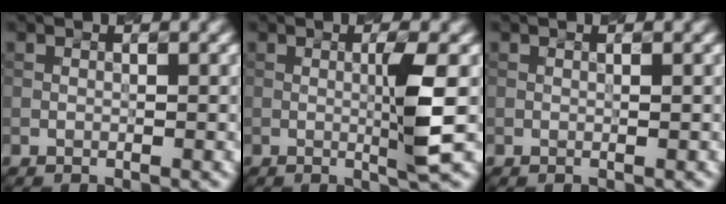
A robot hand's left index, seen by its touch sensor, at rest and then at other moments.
{"total": 3.2, "force": [-0.1, -0.1, 3.2], "torque": [-0.061, 0.000, 0.006]}
{"total": 0.0}